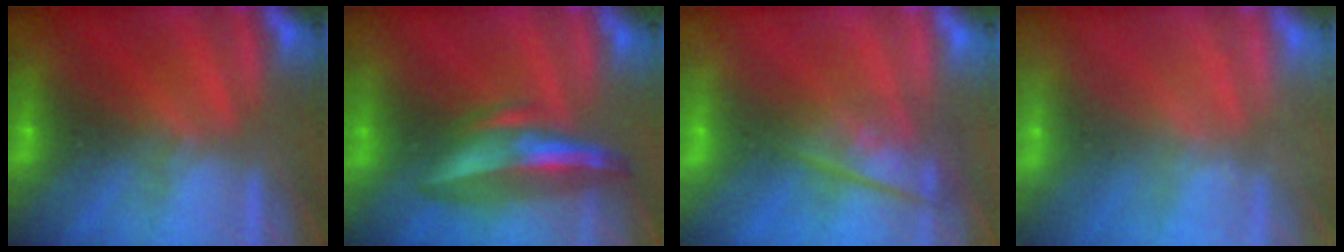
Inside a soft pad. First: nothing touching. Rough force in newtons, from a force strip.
{"total": 7.5}
{"total": 4.6}
{"total": 2.2}